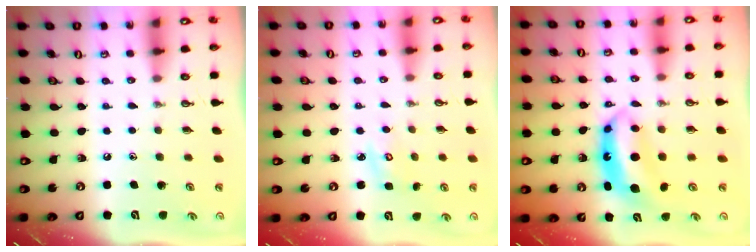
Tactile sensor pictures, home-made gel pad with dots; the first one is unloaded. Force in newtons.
{"total": 3.8, "press": 3.8, "slide": 0.4}
{"total": 7.6, "press": 7.5, "slide": 0.7}